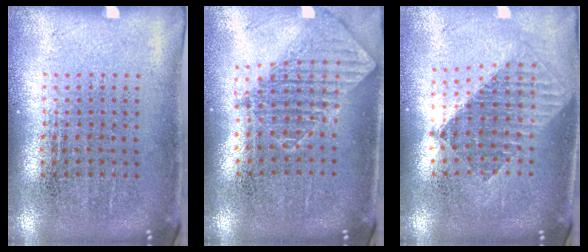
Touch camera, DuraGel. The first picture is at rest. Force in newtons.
{"total": 1.2, "press": 1.1, "slide": 0.6}
{"total": 1.6, "press": 1.3, "slide": 0.9}